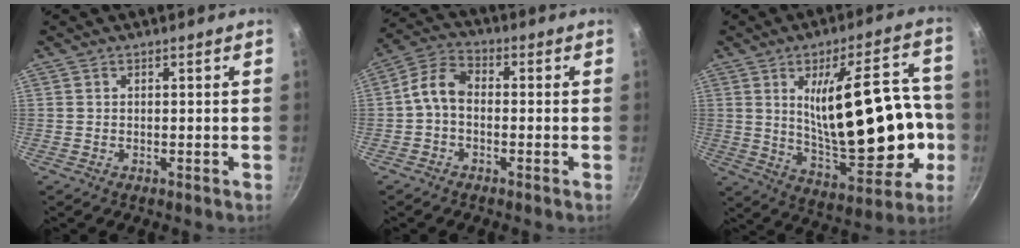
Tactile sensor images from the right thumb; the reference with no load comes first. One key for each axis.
{"total": 6.2, "fx": -1.1, "fy": 3.9, "fz": 4.7, "tx": -0.094, "ty": 0.029, "tz": -0.035}
{"total": 24.1, "fx": -0.5, "fy": 10.3, "fz": 21.8, "tx": -0.286, "ty": 0.006, "tz": 0.020}